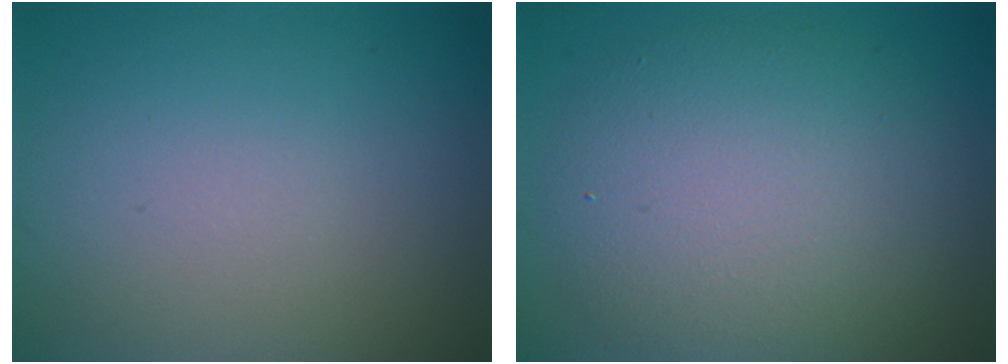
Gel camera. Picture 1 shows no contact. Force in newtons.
{"total": 7.8, "press": 7.8, "slide": 0.1}